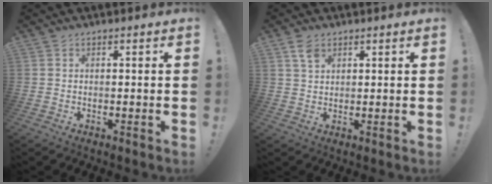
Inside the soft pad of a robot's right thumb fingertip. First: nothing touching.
{"total": 4.1, "force": [2.5, 2.3, 2.4], "torque": [-0.036, -0.009, 0.046]}